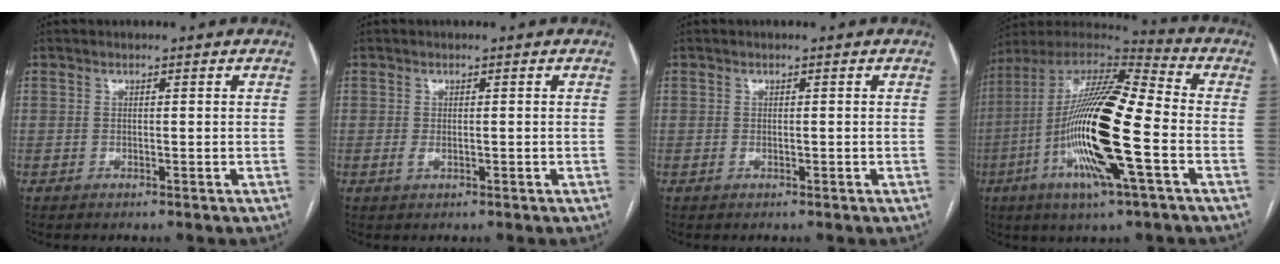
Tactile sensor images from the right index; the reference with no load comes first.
{"total": 0.8, "force": [-0.1, 0.5, 0.7], "torque": [-0.014, -0.003, 0.000]}
{"total": 0.0}
{"total": 22.1, "force": [-4.9, 2.3, 21.4], "torque": [-0.429, -0.019, -0.096]}